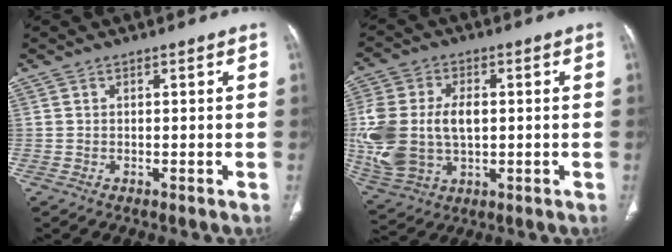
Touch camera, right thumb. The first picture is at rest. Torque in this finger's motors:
{"motor_torque": [2.19, 2.31, 2.02, -0.41, 0.30]}